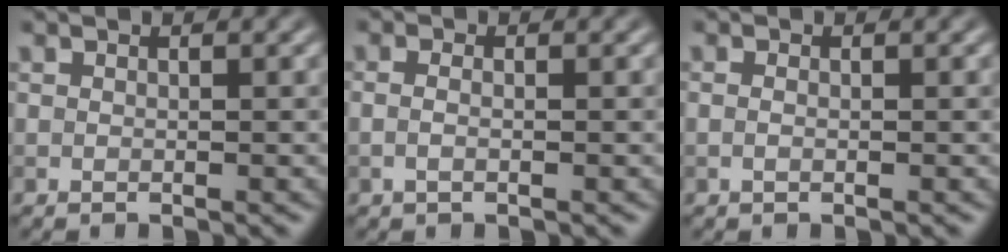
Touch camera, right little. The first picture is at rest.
{"total": 1.0, "force": [-0.3, 0.4, 0.9], "torque": [-0.021, -0.003, -0.009]}
{"total": 0.6, "force": [-0.2, 0.3, 0.4], "torque": [-0.012, -0.001, -0.003]}